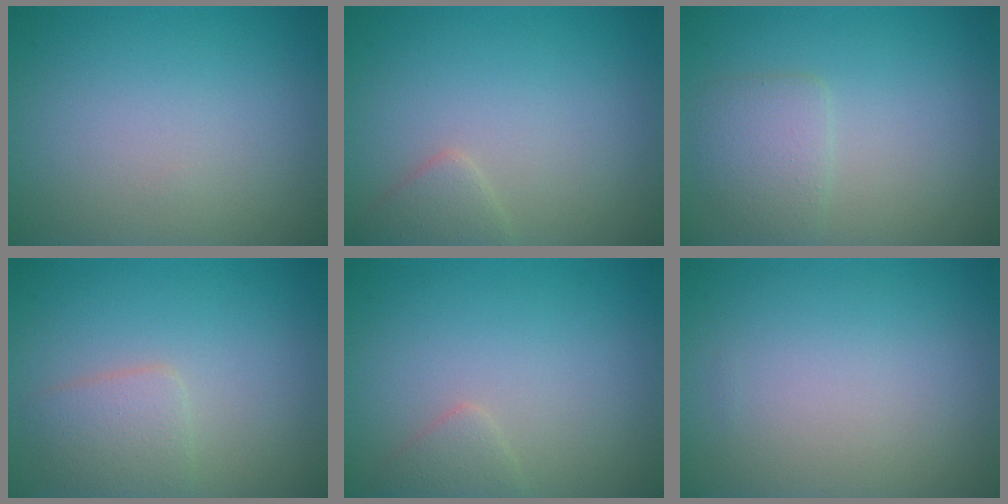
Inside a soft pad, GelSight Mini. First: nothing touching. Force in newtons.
{"total": 1.6, "press": 1.6, "slide": 0.1}
{"total": 2.4, "press": 2.4, "slide": 0.2}
{"total": 2.5, "press": 2.5, "slide": 0.1}
{"total": 1.3, "press": 1.3, "slide": 0.1}
{"total": 0.0}